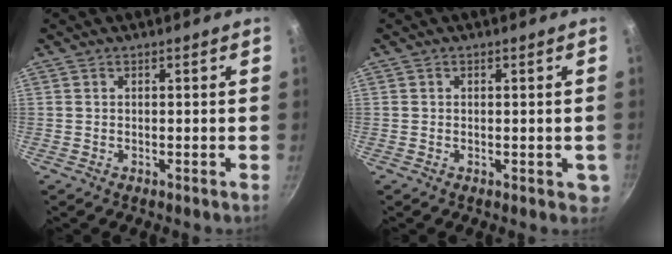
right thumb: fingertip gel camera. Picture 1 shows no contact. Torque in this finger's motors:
{"motor_torque": [0.12, -0.14, 0.14, -0.14, 0.07]}